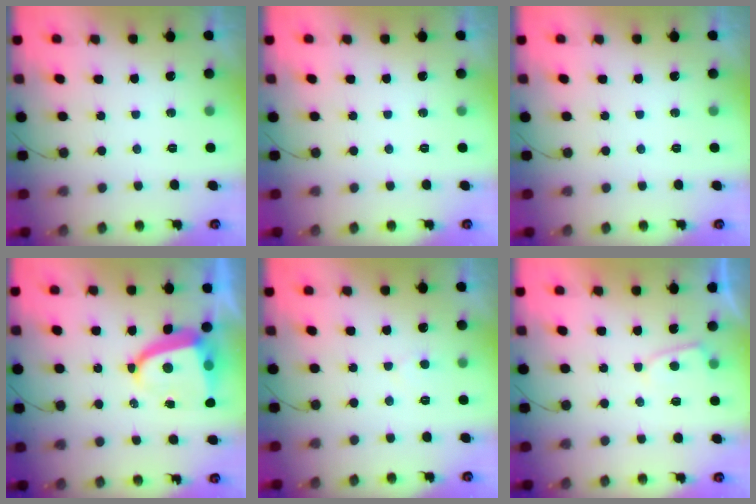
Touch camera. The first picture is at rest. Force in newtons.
{"total": 0.0}
{"total": 0.0}
{"total": 7.8, "press": 7.8, "slide": 1.1}
{"total": 4.2, "press": 4.2, "slide": 0.4}
{"total": 2.8, "press": 2.8, "slide": 0.3}